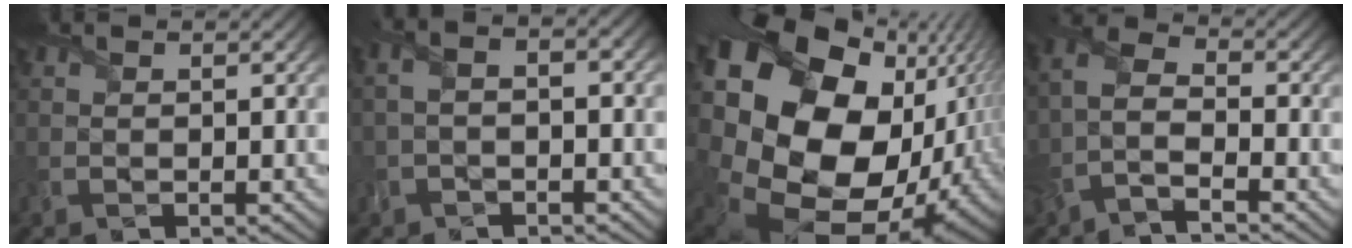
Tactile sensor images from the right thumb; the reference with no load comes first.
{"total": 3.5, "force": [-0.8, 1.7, 2.9], "torque": [-0.064, 0.008, -0.012]}
{"total": 22.2, "force": [-0.4, 16.9, 14.5], "torque": [-0.341, -0.056, -0.005]}
{"total": 5.6, "force": [-3.6, 1.6, 3.9], "torque": [-0.097, 0.004, -0.092]}